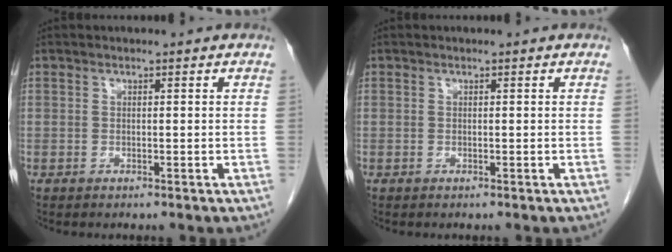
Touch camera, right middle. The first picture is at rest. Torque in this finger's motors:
{"motor_torque": [0.00, 0.00, 0.00, 0.00]}